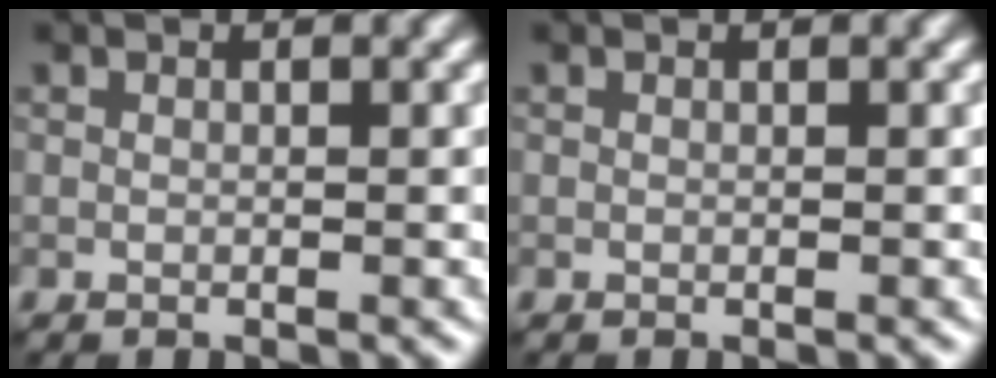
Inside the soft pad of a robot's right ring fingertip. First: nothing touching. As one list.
[{"total": 0.0}]